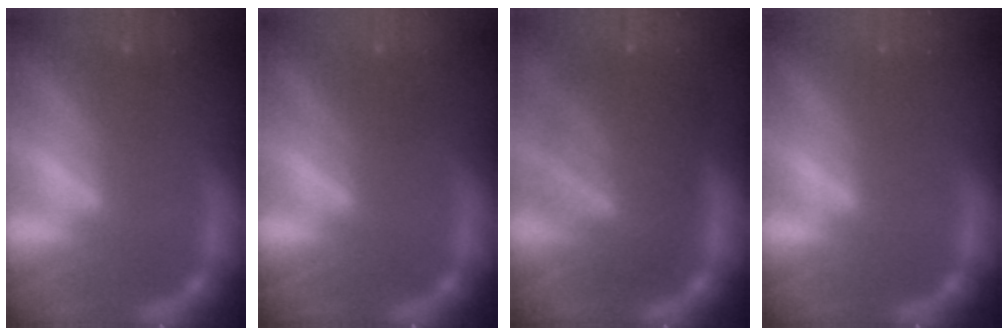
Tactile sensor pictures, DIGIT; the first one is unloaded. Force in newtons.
{"total": 1.5}
{"total": 8.7}
{"total": 0.0}